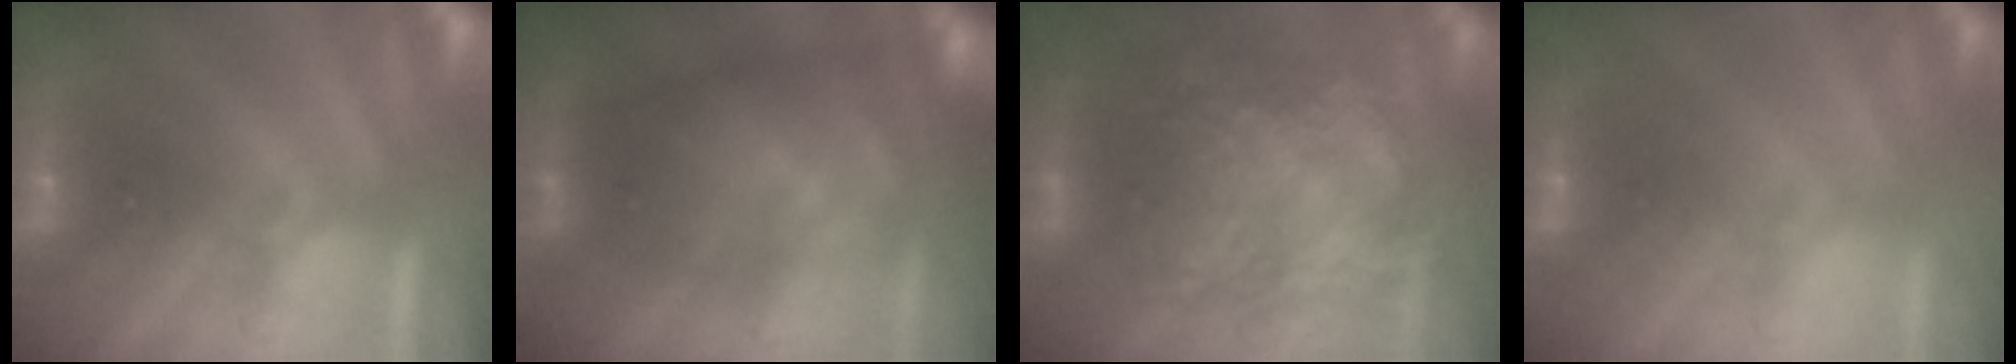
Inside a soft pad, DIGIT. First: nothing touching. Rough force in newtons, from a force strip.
{"total": 7.4}
{"total": 9.3}
{"total": 2.2}